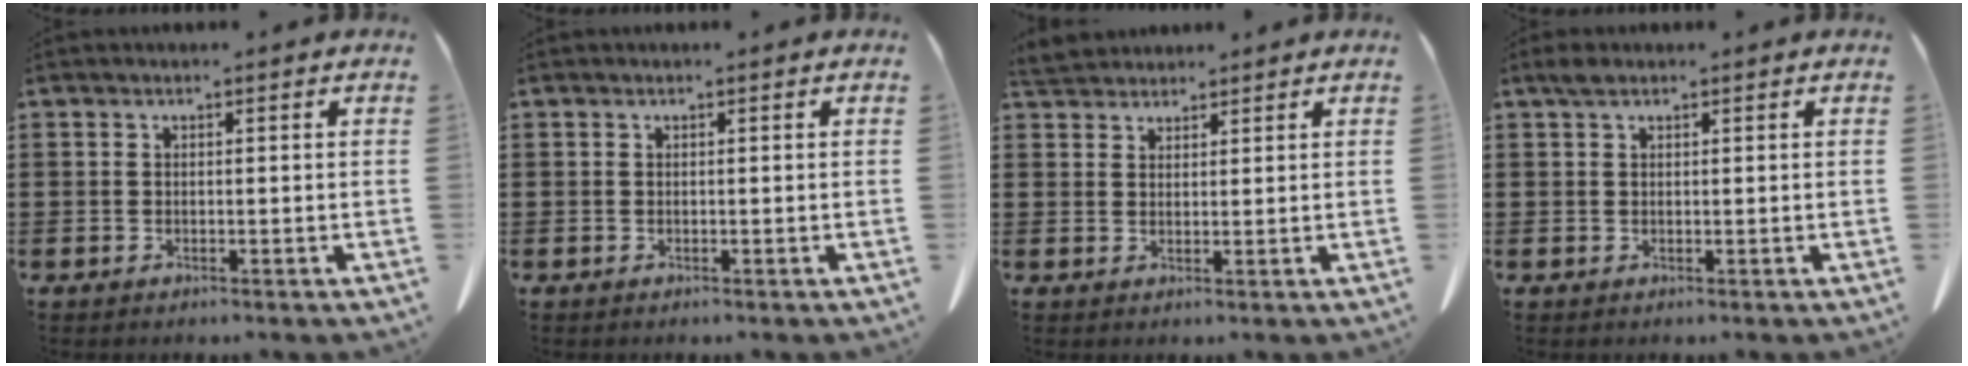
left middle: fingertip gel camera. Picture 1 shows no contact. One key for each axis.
{"total": 0.0}
{"total": 3.3, "fx": 3.2, "fy": 0.6, "fz": 0.6, "tx": -0.021, "ty": -0.004, "tz": 0.063}
{"total": 1.3, "fx": 0.9, "fy": 0.6, "fz": 0.7, "tx": -0.018, "ty": 0.001, "tz": 0.018}